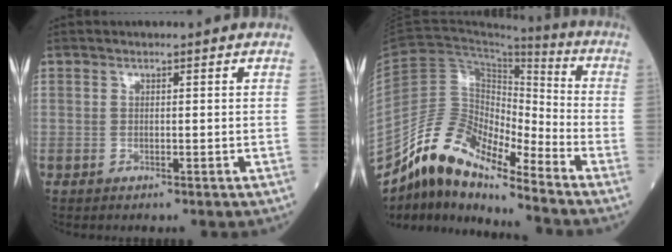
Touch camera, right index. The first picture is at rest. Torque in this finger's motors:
{"motor_torque": [1.11, -1.03, -0.24, -0.21]}